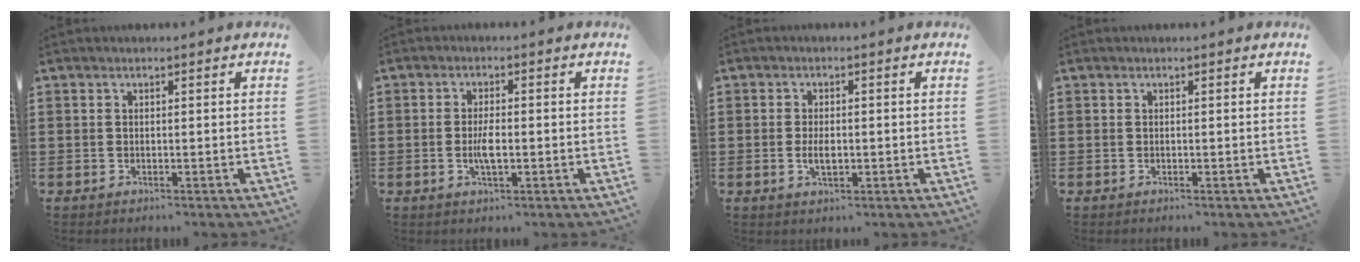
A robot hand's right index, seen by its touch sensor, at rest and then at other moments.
{"total": 3.4, "force": [-0.6, 1.0, 3.2], "torque": [-0.070, -0.004, -0.015]}
{"total": 2.8, "force": [-0.4, 1.3, 2.5], "torque": [-0.046, 0.003, -0.007]}
{"total": 0.0}